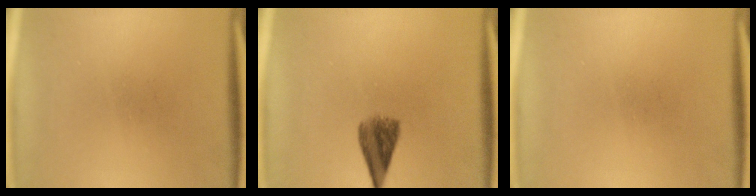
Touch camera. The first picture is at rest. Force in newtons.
{"total": 5.0}
{"total": 0.0}